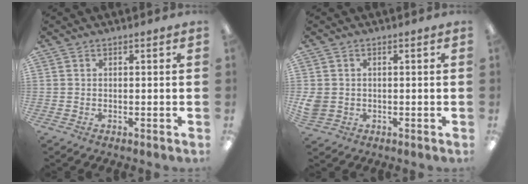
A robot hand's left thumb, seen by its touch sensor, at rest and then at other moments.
{"total": 3.2, "force": [-0.1, 3.0, 1.2], "torque": [-0.021, -0.001, -0.003]}